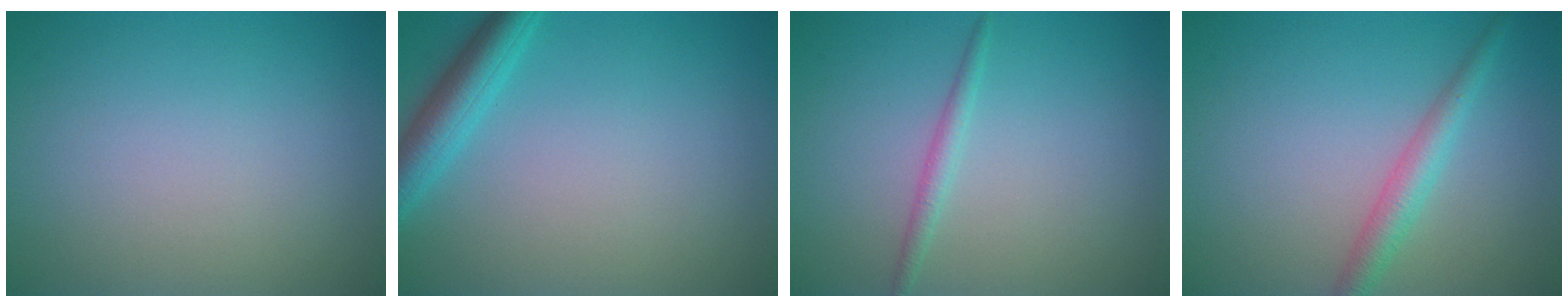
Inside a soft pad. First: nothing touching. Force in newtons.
{"total": 3.5, "press": 3.5, "slide": 0.2}
{"total": 1.3, "press": 1.3, "slide": 0.1}
{"total": 2.6, "press": 2.6, "slide": 0.0}